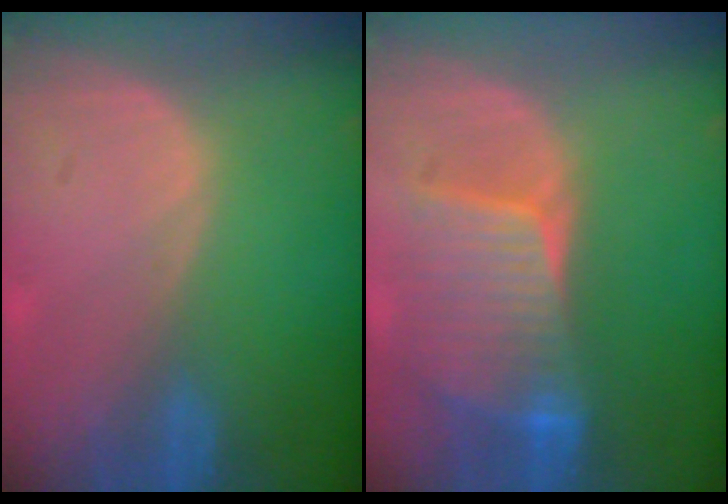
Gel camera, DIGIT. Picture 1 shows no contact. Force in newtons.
{"total": 8.1, "press": 7.8, "slide": 2.3}